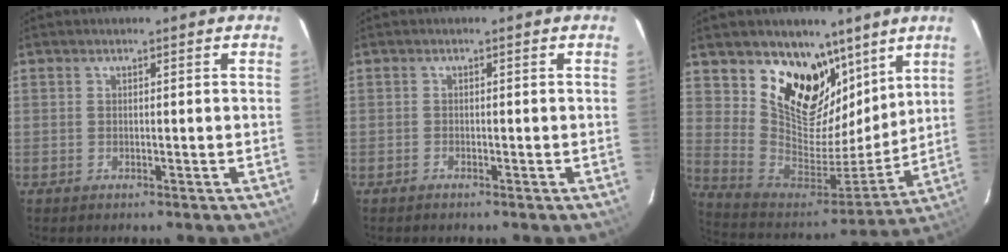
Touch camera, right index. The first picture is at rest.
{"total": 0.6, "force": [-0.5, 0.2, 0.0], "torque": [-0.002, 0.002, -0.011]}
{"total": 18.6, "force": [12.0, 11.7, 8.1], "torque": [-0.172, -0.027, 0.226]}